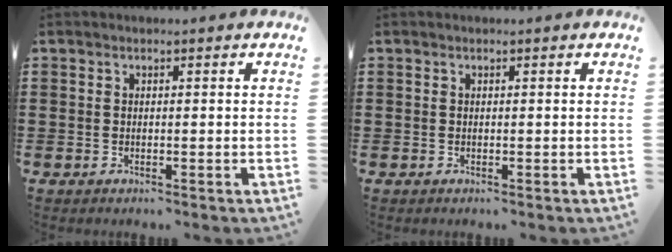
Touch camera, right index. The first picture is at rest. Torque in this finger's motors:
{"motor_torque": [-0.22, 0.22, 0.00, 0.00]}